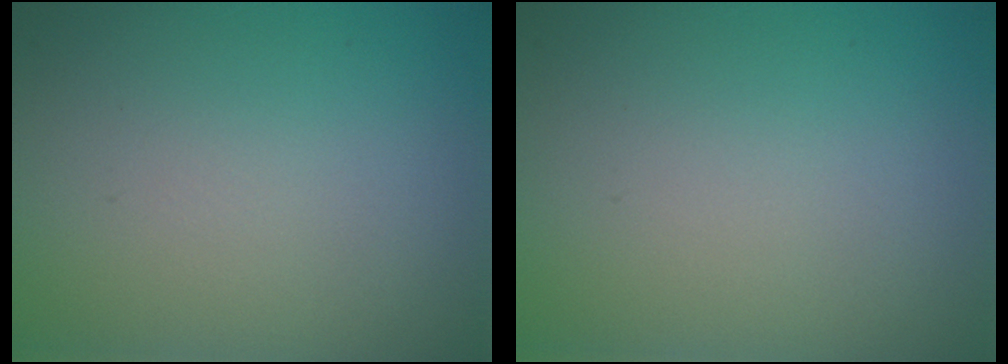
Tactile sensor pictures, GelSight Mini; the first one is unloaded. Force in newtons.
{"total": 0.0}